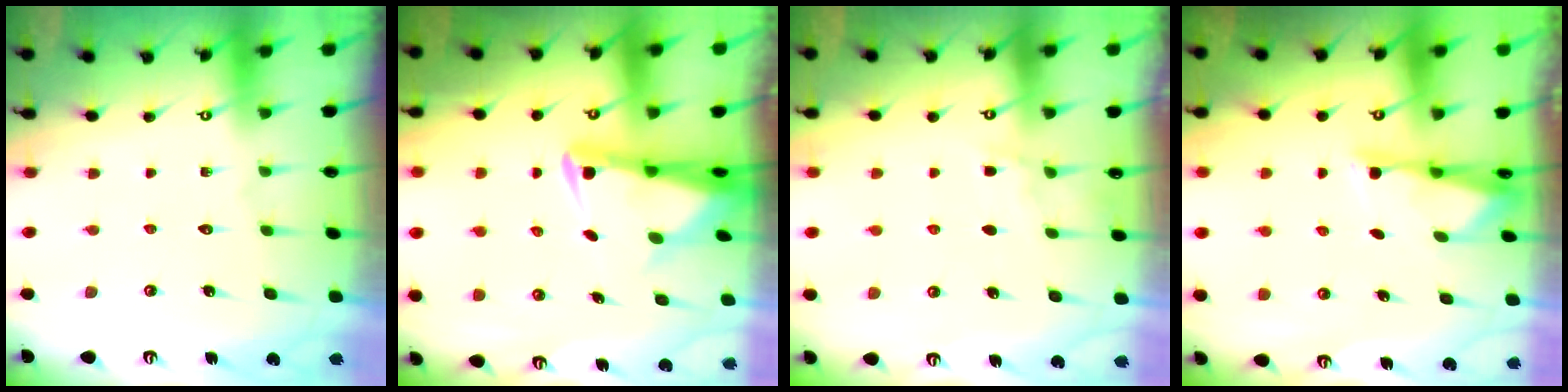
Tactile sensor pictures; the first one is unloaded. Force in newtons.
{"total": 4.9, "press": 4.7, "slide": 1.5}
{"total": 4.0, "press": 3.9, "slide": 0.5}
{"total": 3.1, "press": 3.0, "slide": 0.6}